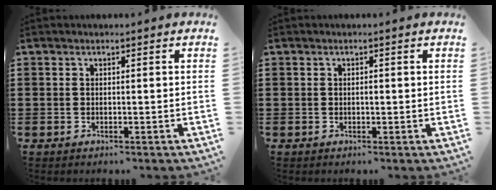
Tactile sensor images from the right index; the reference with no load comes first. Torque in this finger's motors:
{"motor_torque": [0.68, 0.64, 0.00, 0.00]}